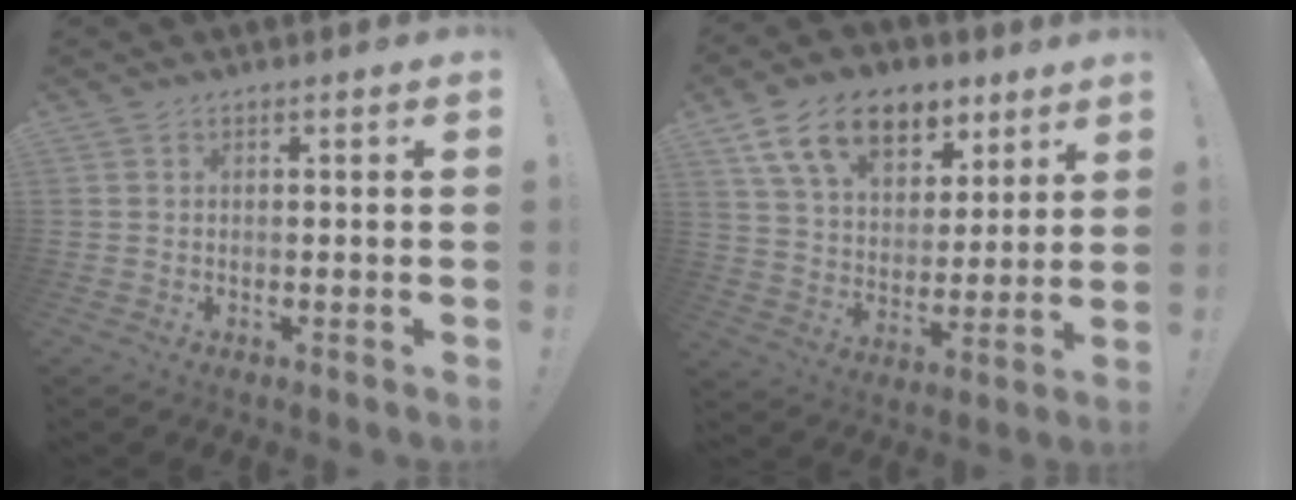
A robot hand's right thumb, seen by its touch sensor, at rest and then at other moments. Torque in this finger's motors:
{"motor_torque": [1.05, 2.20, 0.34, 0.25, 0.36]}